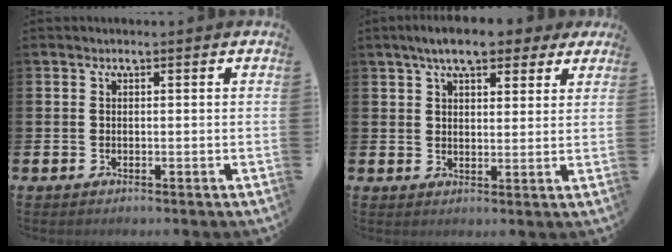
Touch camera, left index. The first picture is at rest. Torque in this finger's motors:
{"motor_torque": [1.26, -0.88, 0.37, 0.09]}